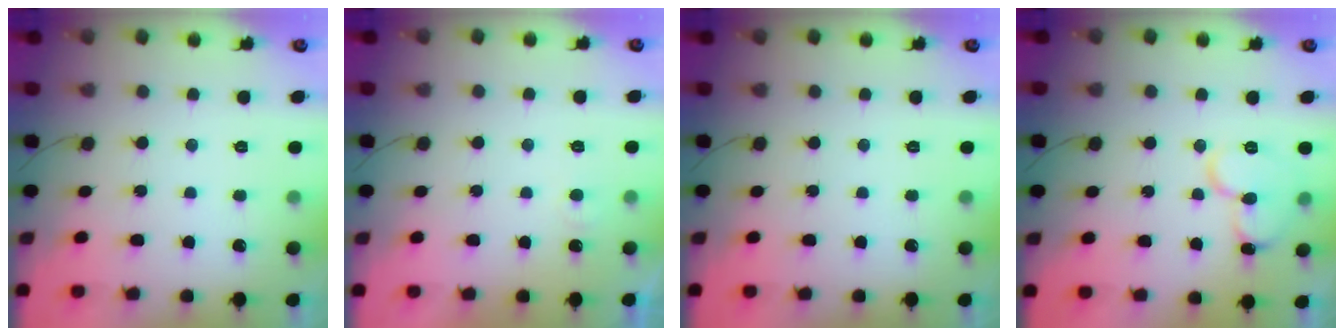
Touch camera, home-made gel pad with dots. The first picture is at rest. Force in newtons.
{"total": 3.5, "press": 3.4, "slide": 0.3}
{"total": 0.0}
{"total": 11.6, "press": 11.5, "slide": 1.3}